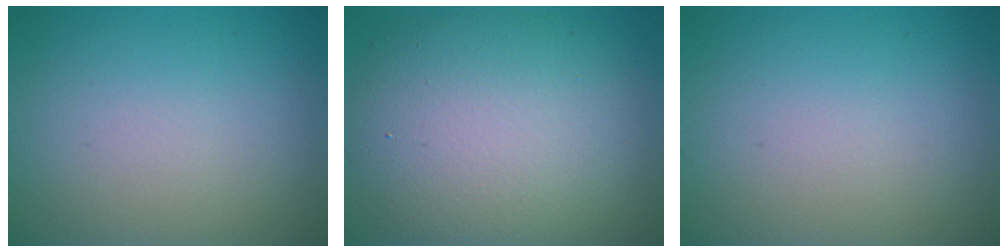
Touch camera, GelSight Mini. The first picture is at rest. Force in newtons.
{"total": 11.2, "press": 11.2, "slide": 0.9}
{"total": 0.0}